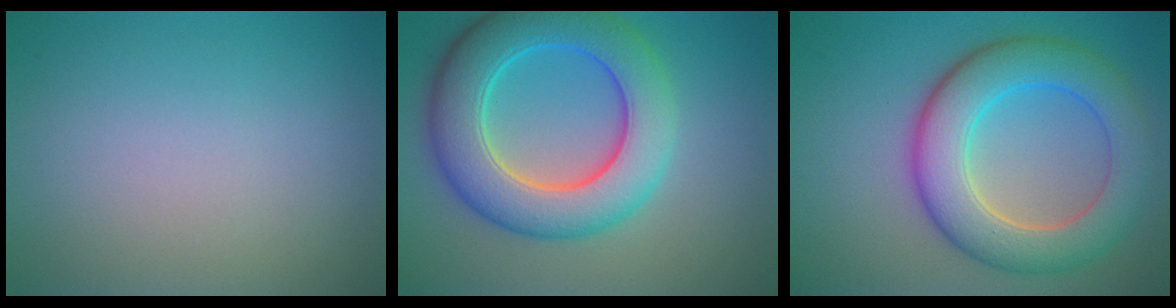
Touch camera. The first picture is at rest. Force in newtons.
{"total": 9.1, "press": 9.1, "slide": 0.3}
{"total": 8.0, "press": 8.0, "slide": 0.3}